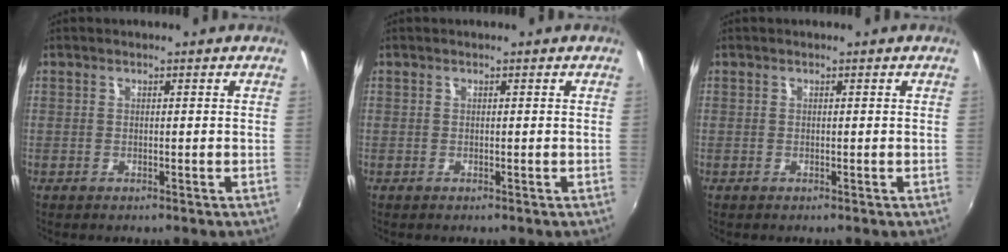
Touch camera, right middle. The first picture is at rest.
{"total": 0.0}
{"total": 0.0}